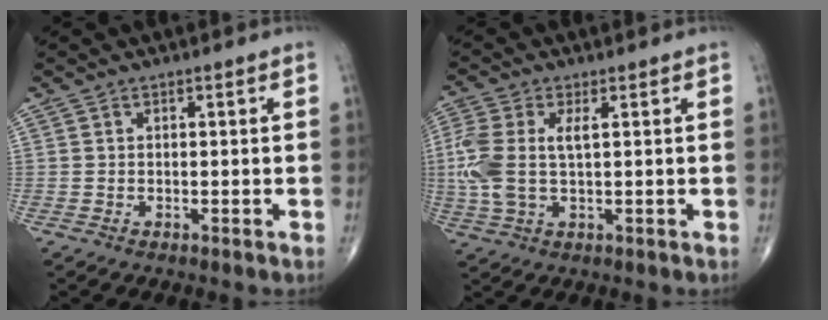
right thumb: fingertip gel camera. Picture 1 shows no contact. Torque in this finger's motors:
{"motor_torque": [0.12, 0.31, 0.99, 0.14, 0.12]}